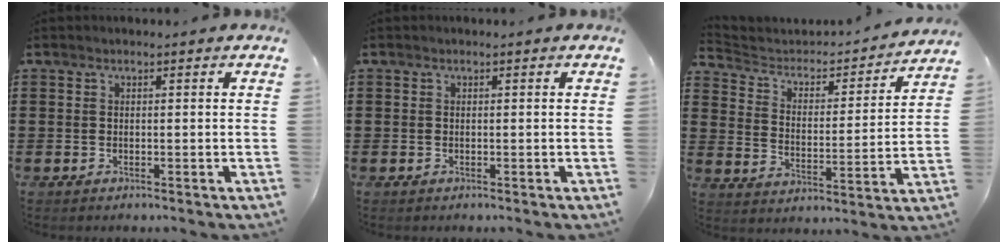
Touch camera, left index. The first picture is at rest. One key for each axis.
{"total": 0.0}
{"total": 3.2, "fx": 2.7, "fy": 1.6, "fz": 0.3, "tx": -0.033, "ty": -0.025, "tz": 0.037}